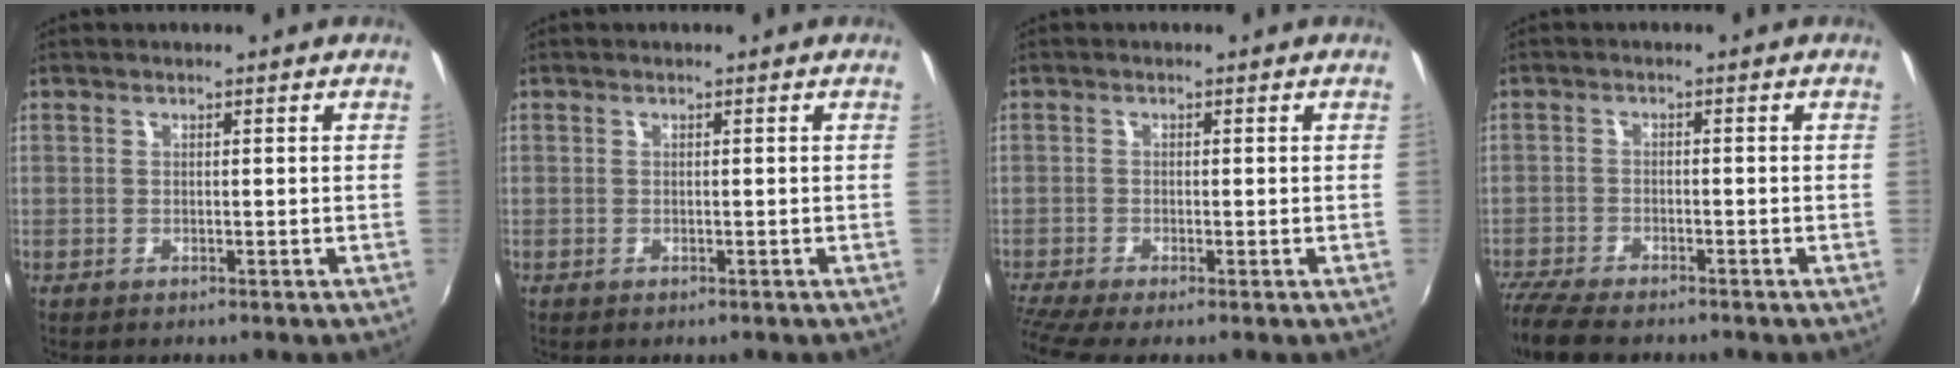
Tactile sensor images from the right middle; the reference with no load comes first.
{"total": 0.0}
{"total": 4.3, "force": [-3.3, -0.5, 2.6], "torque": [-0.068, -0.025, -0.070]}
{"total": 9.2, "force": [-7.8, 2.2, 4.3], "torque": [-0.119, -0.039, -0.142]}